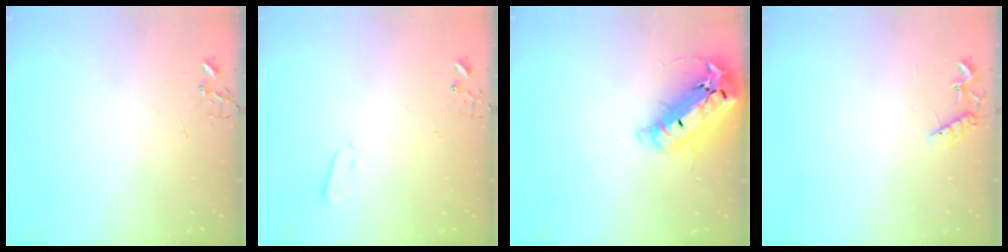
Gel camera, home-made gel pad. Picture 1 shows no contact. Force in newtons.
{"total": 2.5, "press": 2.5, "slide": 0.4}
{"total": 25.0, "press": 24.5, "slide": 4.9}
{"total": 10.4, "press": 10.3, "slide": 0.9}